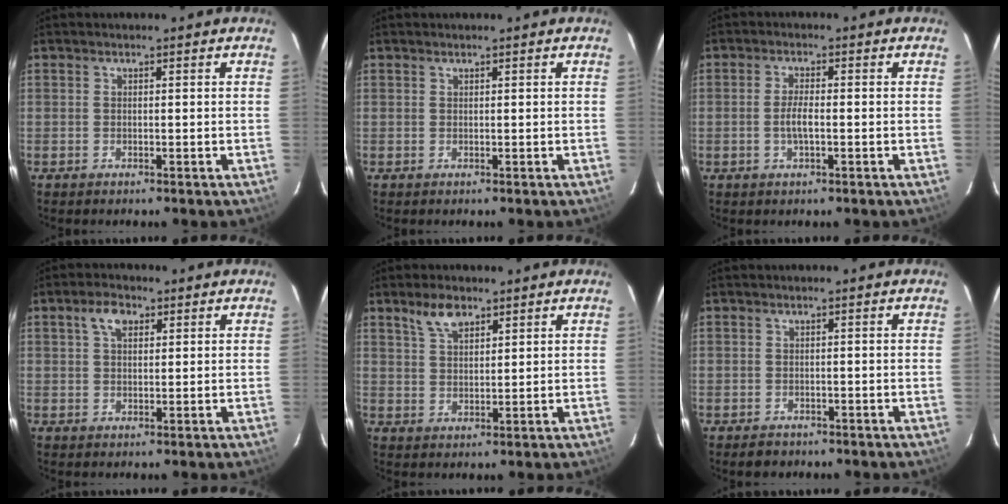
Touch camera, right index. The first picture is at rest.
{"total": 0.0}
{"total": 3.1, "force": [-0.8, 0.5, 2.9], "torque": [-0.060, -0.001, -0.015]}
{"total": 4.0, "force": [1.8, 2.3, 2.7], "torque": [-0.047, 0.012, 0.032]}
{"total": 5.1, "force": [3.5, 2.3, 2.9], "torque": [-0.052, 0.009, 0.068]}
{"total": 1.9, "force": [-1.2, 1.4, 0.3], "torque": [-0.008, 0.001, -0.015]}